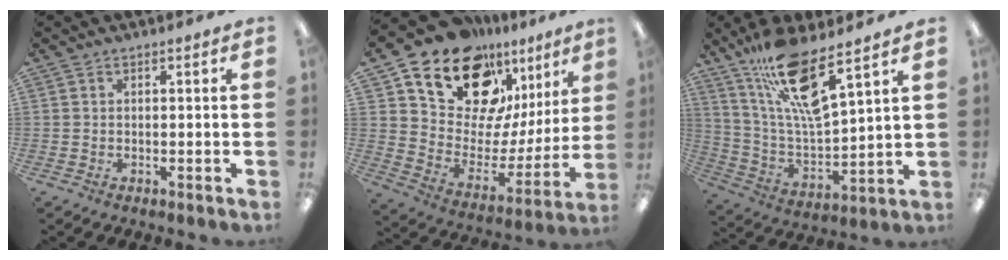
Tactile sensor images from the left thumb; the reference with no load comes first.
{"total": 18.6, "force": [14.5, 9.7, 6.5], "torque": [-0.120, -0.112, 0.261]}
{"total": 16.8, "force": [12.0, 3.8, 11.2], "torque": [-0.213, -0.070, 0.204]}